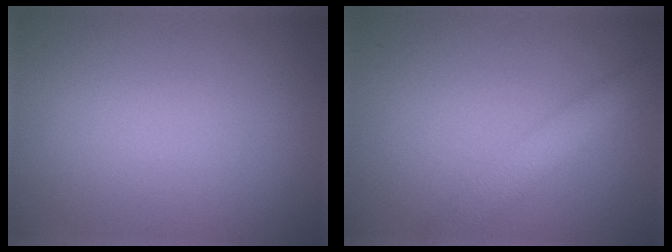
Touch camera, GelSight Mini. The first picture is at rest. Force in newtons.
{"total": 3.0, "press": 3.0, "slide": 0.1}